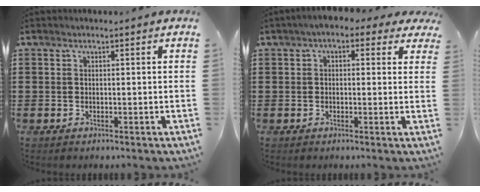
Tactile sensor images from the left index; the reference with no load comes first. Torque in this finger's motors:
{"motor_torque": [2.14, 0.00, 1.05, 0.10]}